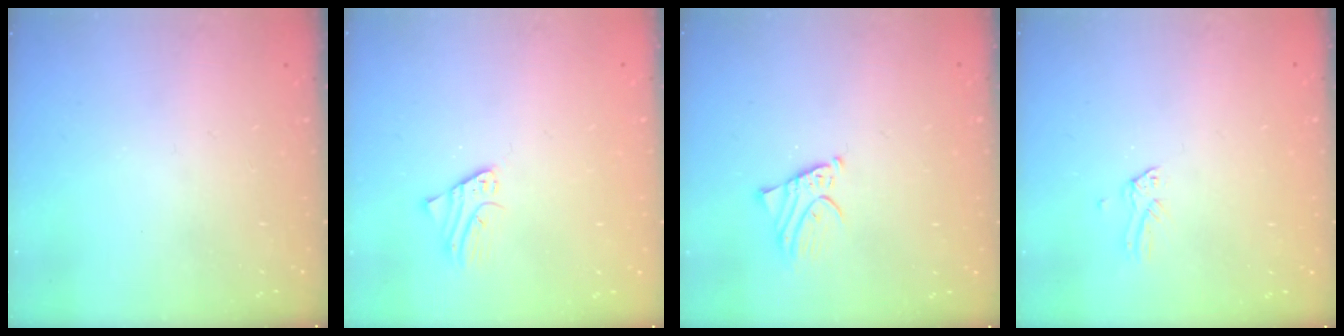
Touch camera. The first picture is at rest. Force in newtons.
{"total": 1.9, "press": 1.9, "slide": 0.1}
{"total": 2.2, "press": 2.2, "slide": 0.1}
{"total": 0.0}